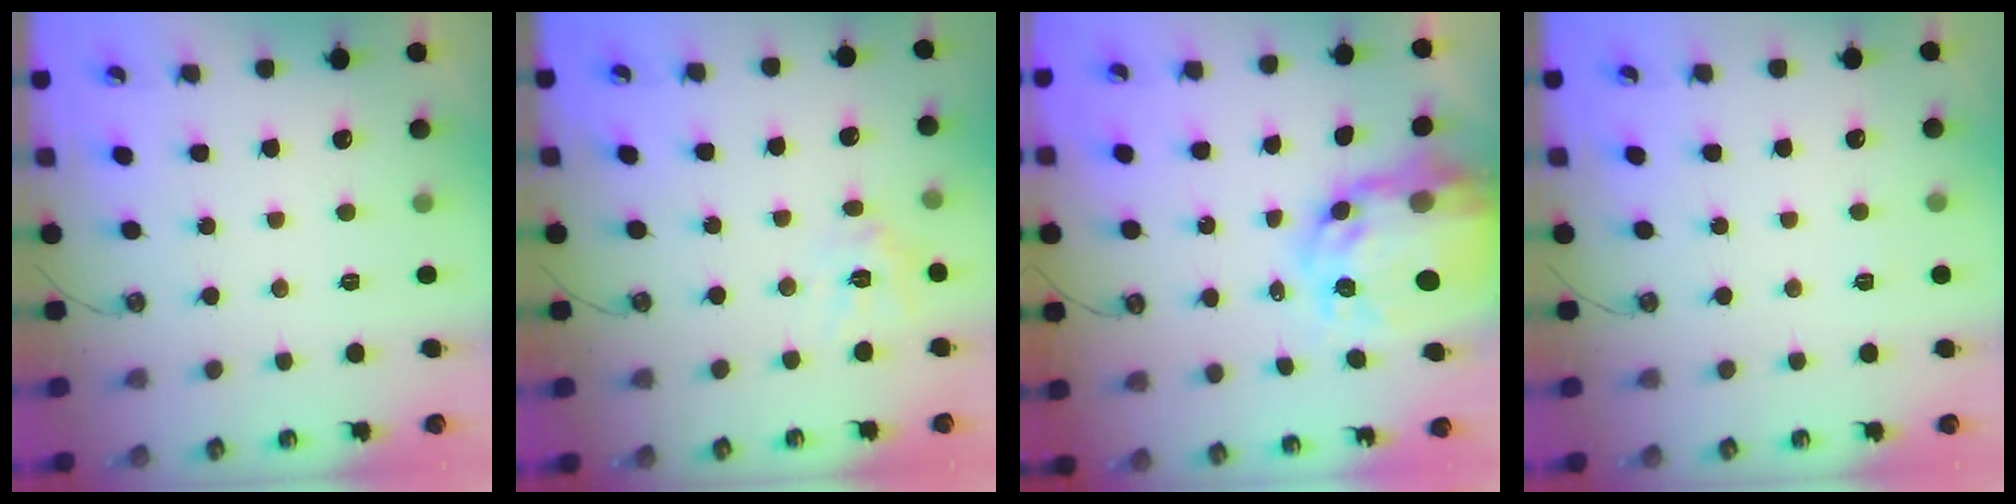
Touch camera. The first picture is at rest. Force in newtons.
{"total": 10.1, "press": 10.1, "slide": 0.6}
{"total": 13.4, "press": 13.4, "slide": 0.9}
{"total": 2.5, "press": 2.5, "slide": 0.4}